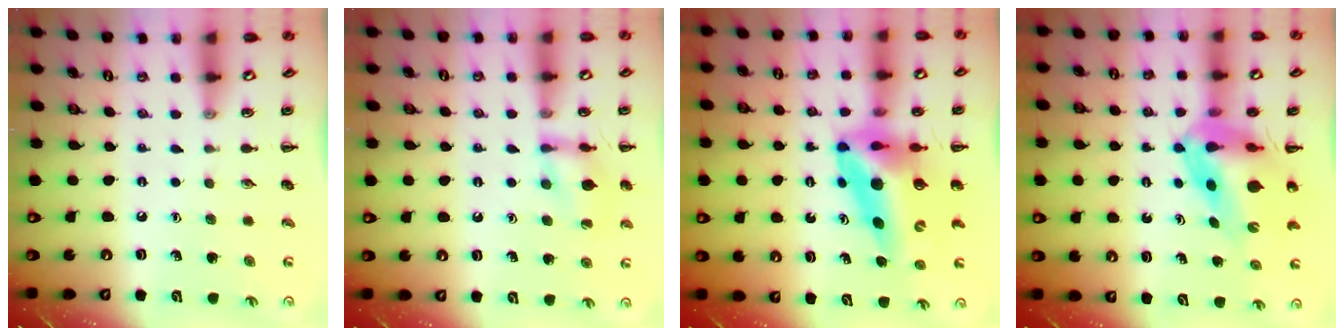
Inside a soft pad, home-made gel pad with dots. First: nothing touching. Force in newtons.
{"total": 12.1, "press": 12.1, "slide": 0.5}
{"total": 14.9, "press": 14.1, "slide": 4.9}
{"total": 9.9, "press": 9.5, "slide": 2.9}